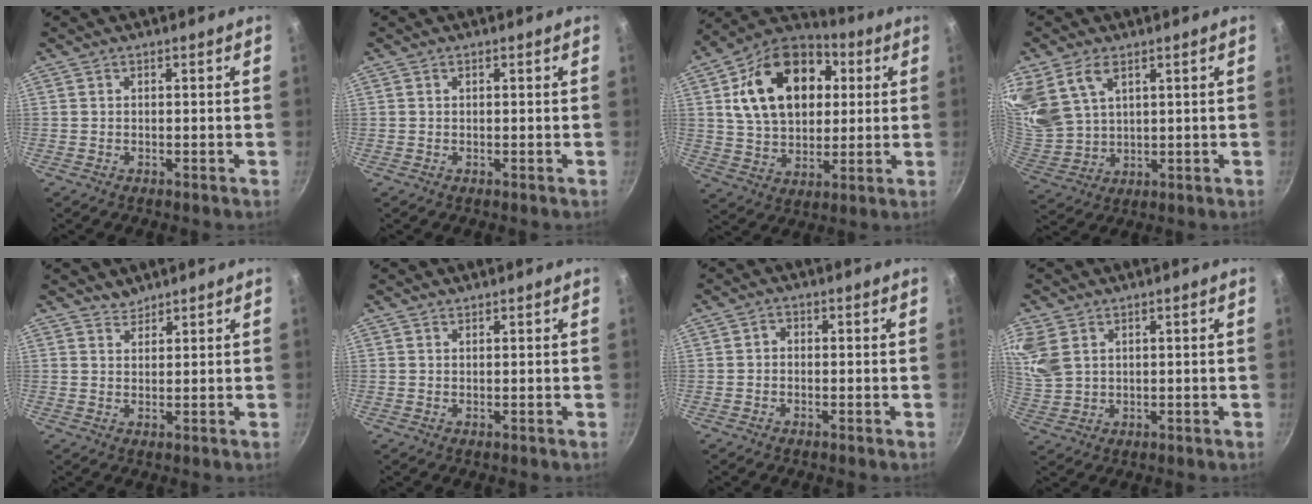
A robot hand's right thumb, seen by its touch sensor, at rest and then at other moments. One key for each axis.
{"total": 0.0}
{"total": 22.1, "fx": 5.3, "fy": 15.2, "fz": 15.1, "tx": -0.230, "ty": 0.012, "tz": 0.080}
{"total": 11.5, "fx": 6.1, "fy": 7.2, "fz": 6.6, "tx": -0.126, "ty": -0.023, "tz": 0.137}
{"total": 2.1, "fx": 2.0, "fy": 0.7, "fz": 0.0, "tx": 0.010, "ty": -0.009, "tz": 0.035}
{"total": 0.8, "fx": 0.7, "fy": 0.2, "fz": 0.0, "tx": 0.004, "ty": -0.008, "tz": 0.013}
{"total": 1.4, "fx": -0.2, "fy": 1.2, "fz": 0.7, "tx": -0.011, "ty": 0.008, "tz": -0.007}
{"total": 8.2, "fx": 3.8, "fy": 5.6, "fz": 4.6, "tx": -0.093, "ty": -0.007, "tz": 0.085}